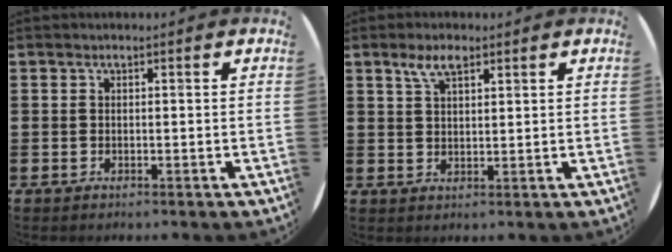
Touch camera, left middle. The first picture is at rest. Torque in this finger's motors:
{"motor_torque": [0.74, -0.51, 0.08, 0.05]}